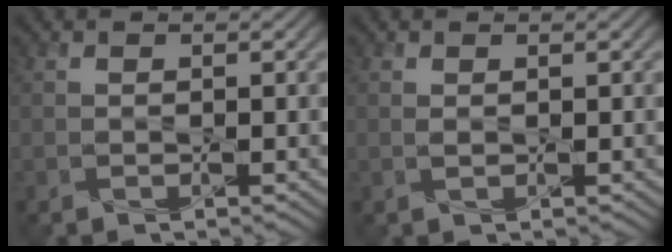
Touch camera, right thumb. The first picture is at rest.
{"total": 0.5, "force": [0.2, 0.2, 0.4], "torque": [-0.011, -0.001, 0.004]}